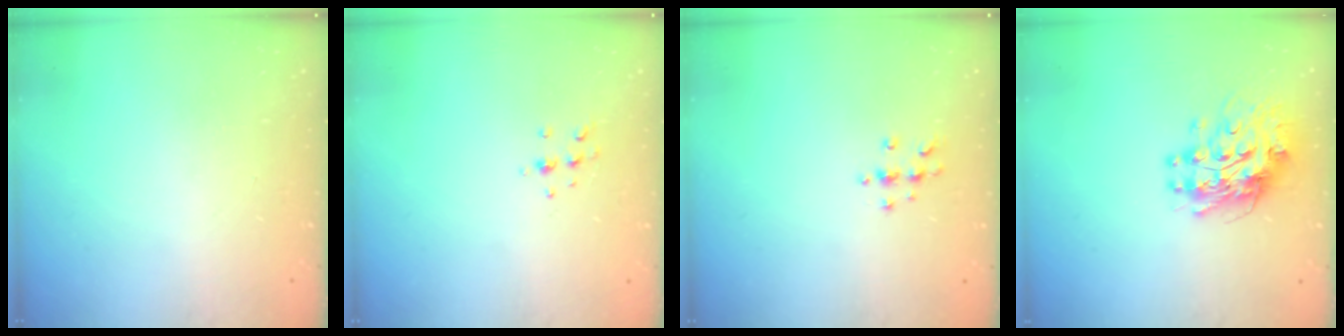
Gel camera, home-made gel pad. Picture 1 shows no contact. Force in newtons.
{"total": 5.5, "press": 5.3, "slide": 1.5}
{"total": 6.3, "press": 6.3, "slide": 0.8}
{"total": 11.2, "press": 11.2, "slide": 0.9}